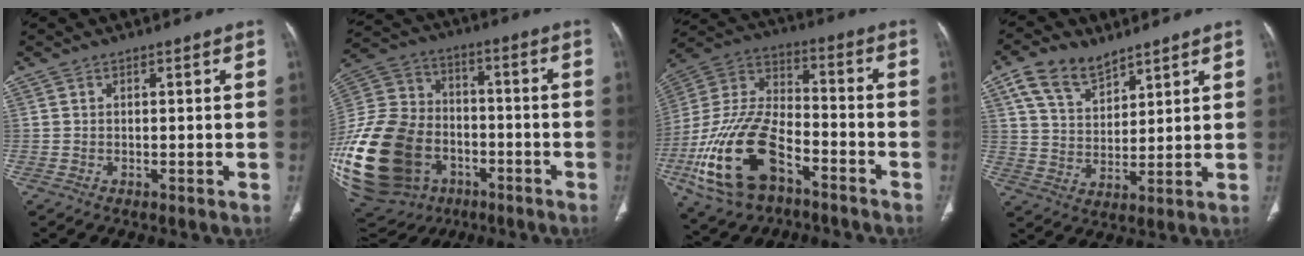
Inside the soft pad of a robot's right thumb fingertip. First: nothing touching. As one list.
[{"total": 36.1, "force": [-11.7, 26.5, 21.4], "torque": [-0.556, 0.051, -0.199]}, {"total": 21.9, "force": [-10.2, 11.6, 15.5], "torque": [-0.323, 0.050, -0.182]}, {"total": 9.8, "force": [6.4, 5.4, 5.0], "torque": [-0.077, -0.024, 0.128]}]